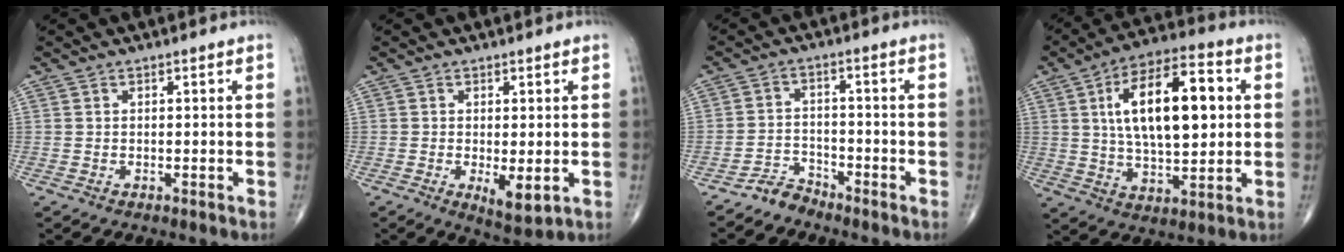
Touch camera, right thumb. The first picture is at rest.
{"total": 4.9, "force": [-0.9, 1.8, 4.5], "torque": [-0.068, -0.017, -0.008]}
{"total": 3.6, "force": [-3.4, 1.2, -0.1], "torque": [0.011, 0.024, -0.066]}
{"total": 19.3, "force": [3.7, 8.7, 16.8], "torque": [-0.260, 0.008, 0.058]}